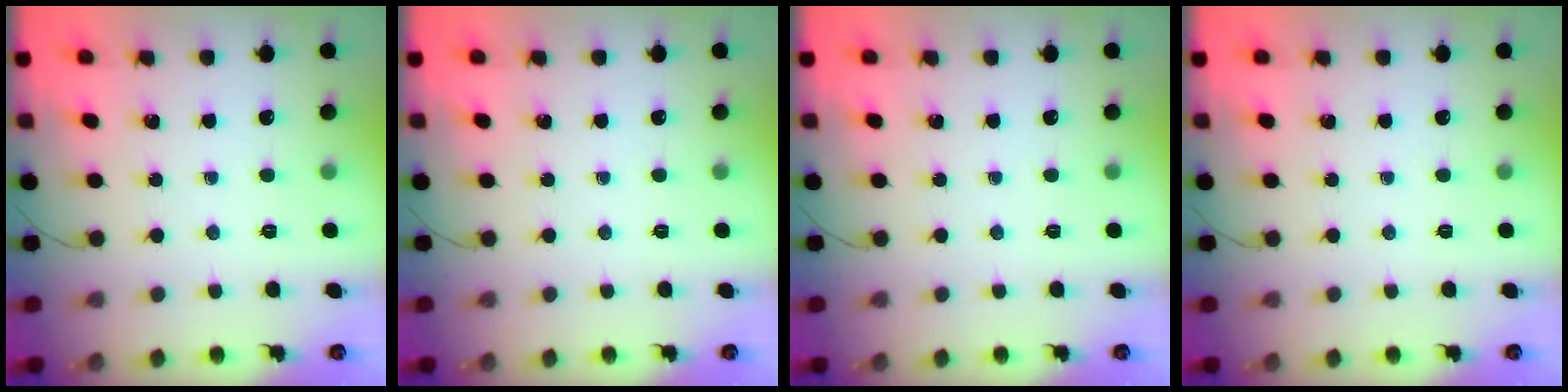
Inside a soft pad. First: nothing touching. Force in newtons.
{"total": 0.0}
{"total": 0.0}
{"total": 0.0}